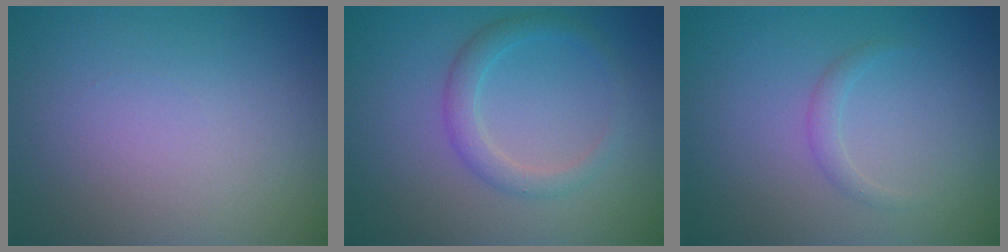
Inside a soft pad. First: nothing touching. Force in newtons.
{"total": 2.3, "press": 2.3, "slide": 0.0}
{"total": 1.1, "press": 1.1, "slide": 0.1}